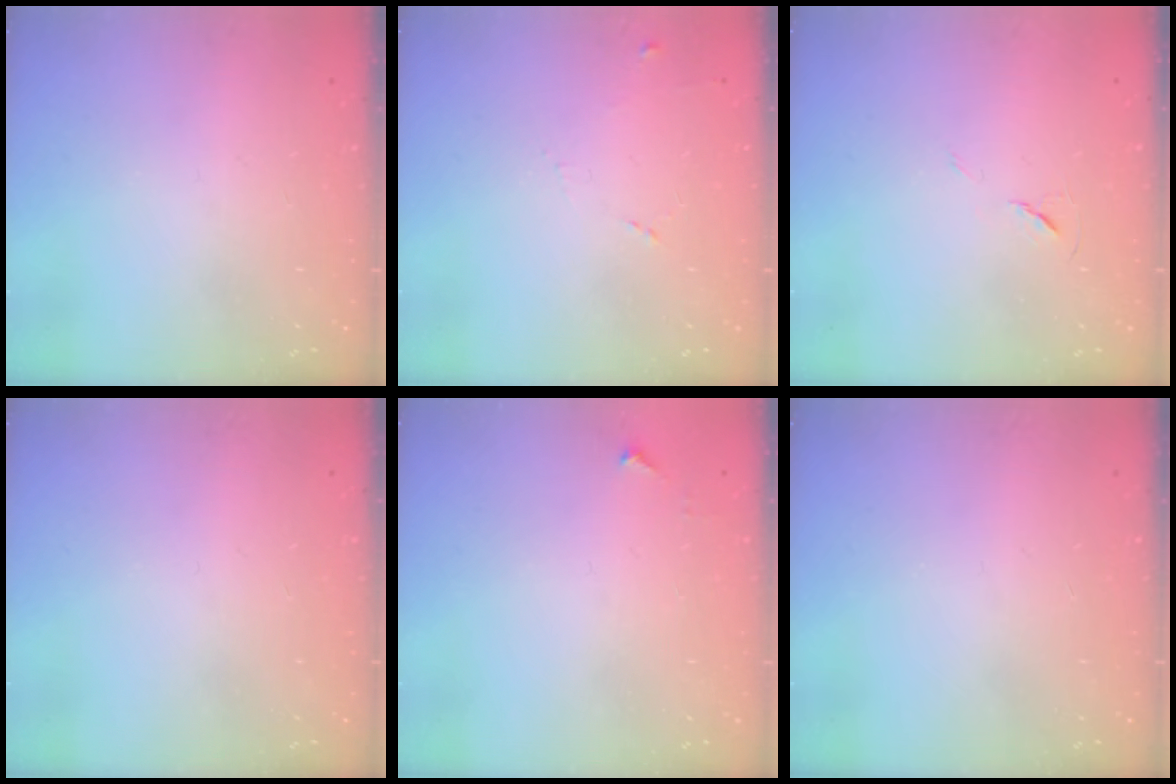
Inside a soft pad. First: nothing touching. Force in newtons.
{"total": 5.4, "press": 5.3, "slide": 0.9}
{"total": 6.0, "press": 5.5, "slide": 2.3}
{"total": 0.0}
{"total": 3.4, "press": 3.3, "slide": 0.5}
{"total": 0.0}